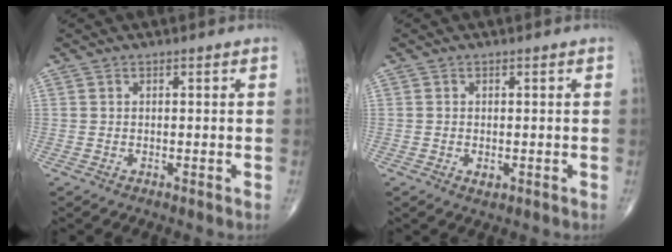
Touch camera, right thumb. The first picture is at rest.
{"total": 1.2, "force": [-0.3, 0.8, 0.9], "torque": [-0.012, -0.003, -0.003]}